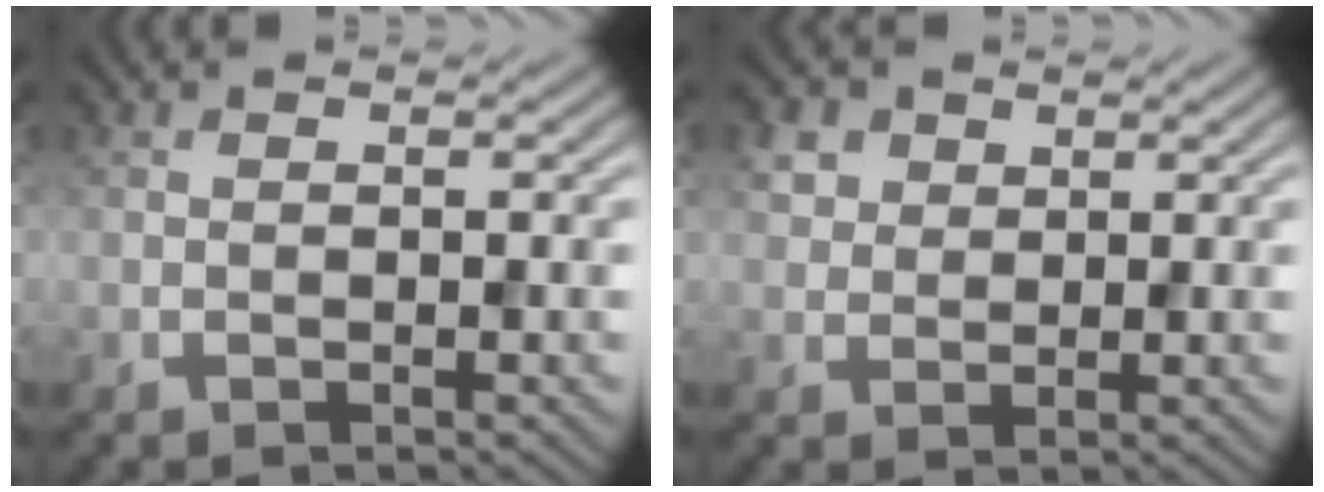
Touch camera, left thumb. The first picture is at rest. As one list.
[{"total": 3.3, "force": [1.5, 2.7, 1.2], "torque": [-0.040, -0.001, 0.035]}]